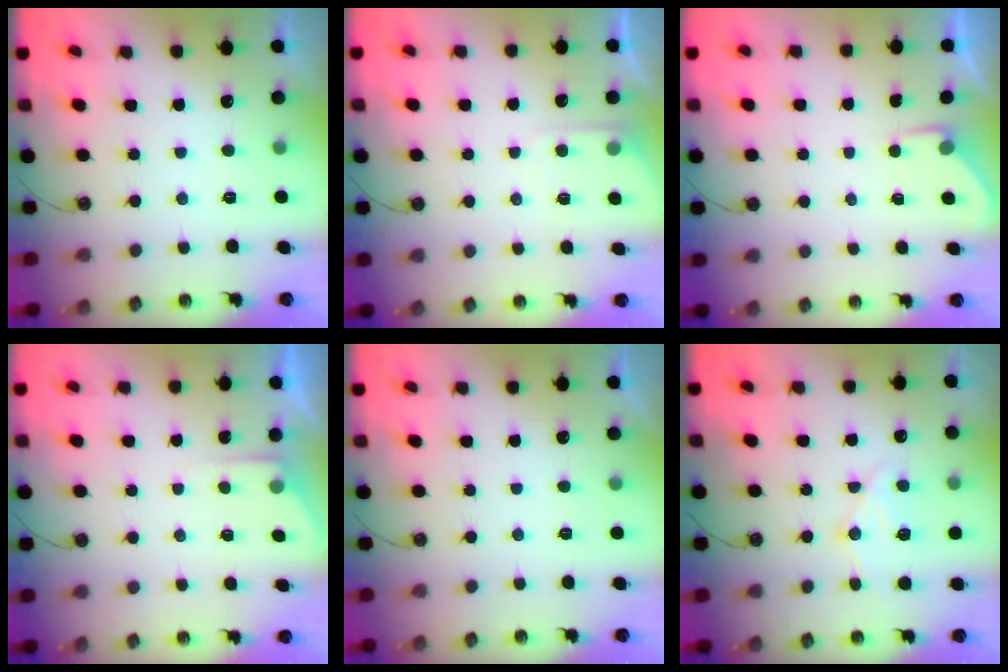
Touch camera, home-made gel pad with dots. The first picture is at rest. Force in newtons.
{"total": 4.3, "press": 4.2, "slide": 0.6}
{"total": 2.7, "press": 2.6, "slide": 0.5}
{"total": 4.3, "press": 4.3, "slide": 0.4}
{"total": 0.0}
{"total": 10.8, "press": 10.8, "slide": 0.5}